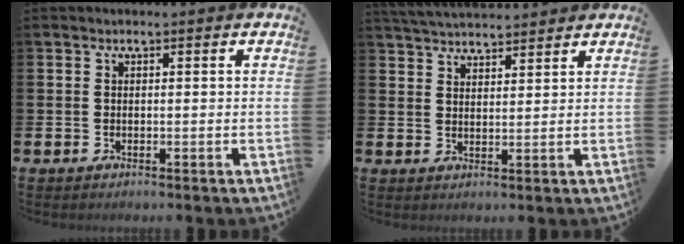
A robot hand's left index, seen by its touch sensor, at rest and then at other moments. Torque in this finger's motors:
{"motor_torque": [0.20, -0.82, 0.53, 0.21]}